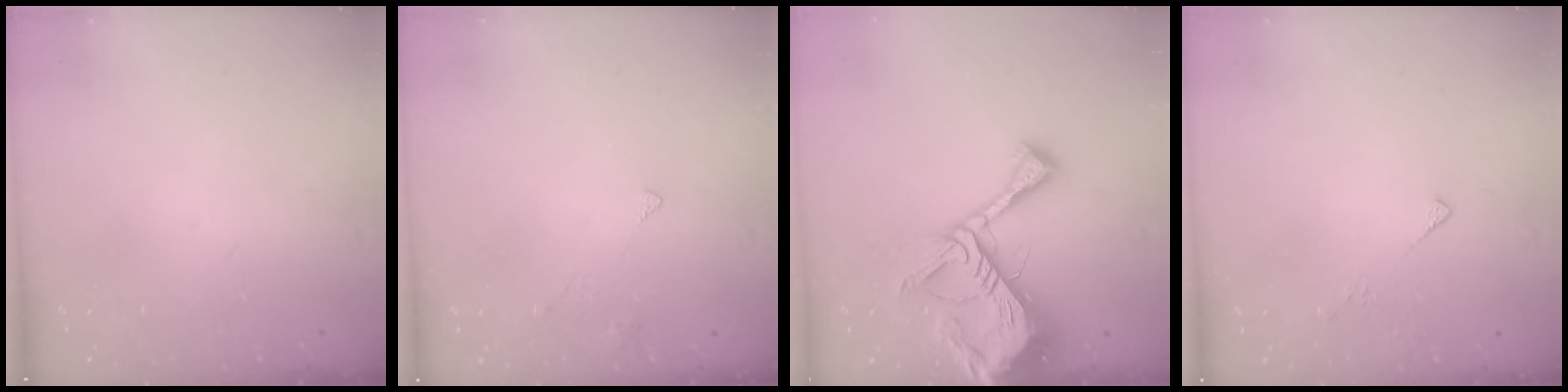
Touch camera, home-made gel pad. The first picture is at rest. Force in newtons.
{"total": 2.1, "press": 2.1, "slide": 0.4}
{"total": 17.4, "press": 17.3, "slide": 1.6}
{"total": 2.5, "press": 2.4, "slide": 0.5}